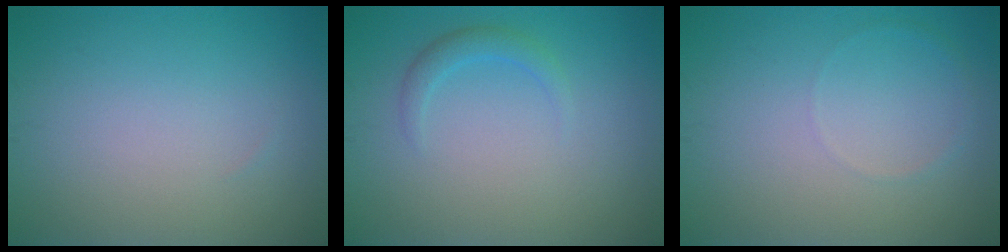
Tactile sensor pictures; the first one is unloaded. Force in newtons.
{"total": 1.5, "press": 1.5, "slide": 0.1}
{"total": 0.6, "press": 0.6, "slide": 0.1}